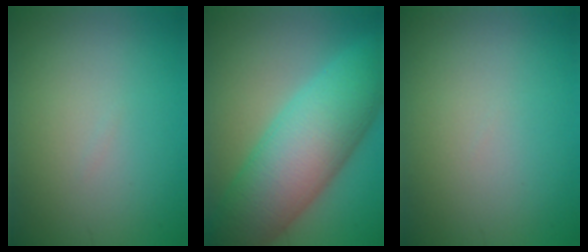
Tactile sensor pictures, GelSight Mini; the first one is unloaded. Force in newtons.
{"total": 11.2, "press": 11.2, "slide": 0.2}
{"total": 0.0}